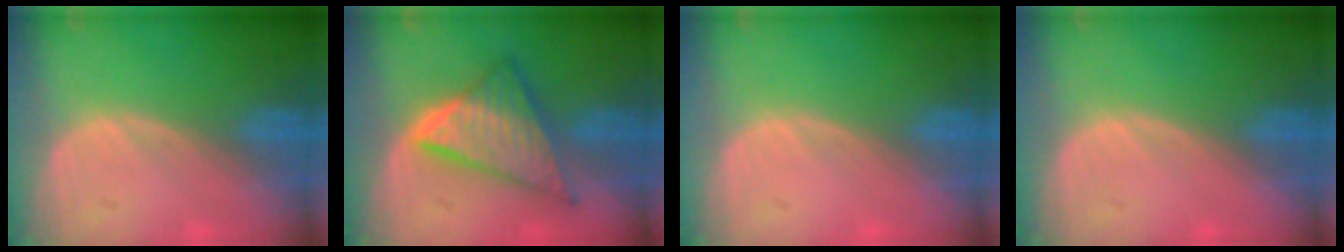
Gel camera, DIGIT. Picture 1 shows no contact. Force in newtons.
{"total": 9.0, "press": 9.0, "slide": 0.7}
{"total": 0.0}
{"total": 0.0}